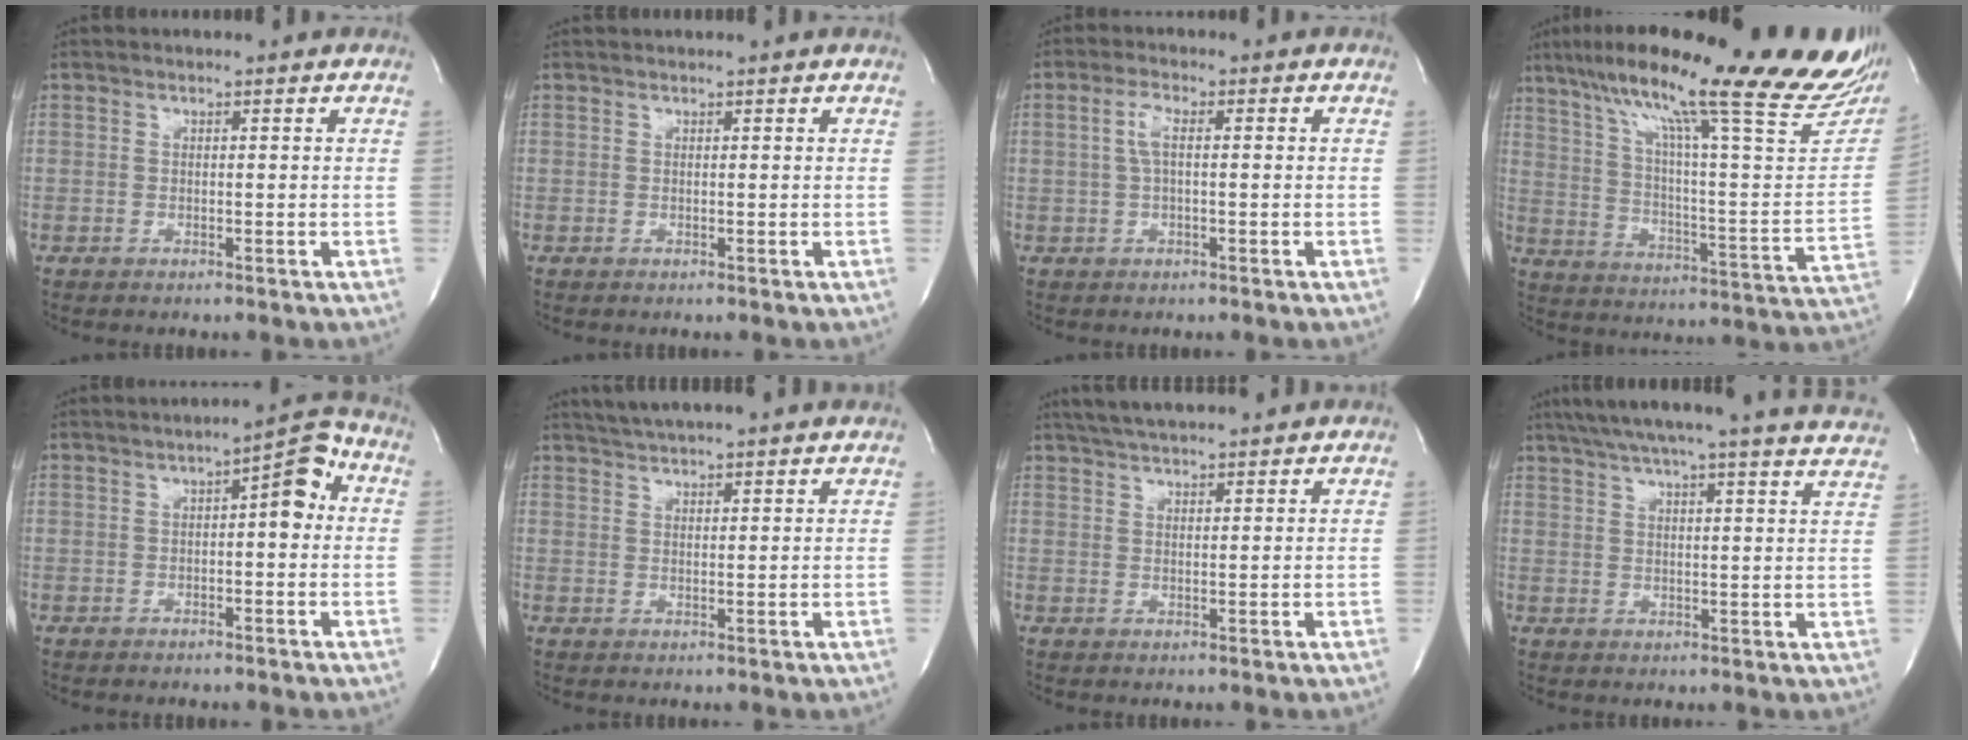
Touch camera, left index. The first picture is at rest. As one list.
[{"total": 1.5, "force": [1.5, -0.2, 0.2], "torque": [-0.013, 0.011, 0.019]}, {"total": 3.1, "force": [0.3, 0.8, 2.9], "torque": [-0.063, 0.007, 0.006]}, {"total": 33.3, "force": [25.1, 3.7, 21.5], "torque": [-0.267, -0.026, 0.340]}, {"total": 5.8, "force": [0.8, 1.6, 5.5], "torque": [-0.070, 0.021, 0.003]}, {"total": 13.7, "force": [12.6, 0.9, 5.4], "torque": [-0.093, 0.026, 0.172]}, {"total": 11.8, "force": [10.6, 1.3, 5.1], "torque": [-0.090, 0.030, 0.152]}, {"total": 28.2, "force": [25.7, 0.8, 11.6], "torque": [-0.188, -0.047, 0.306]}]